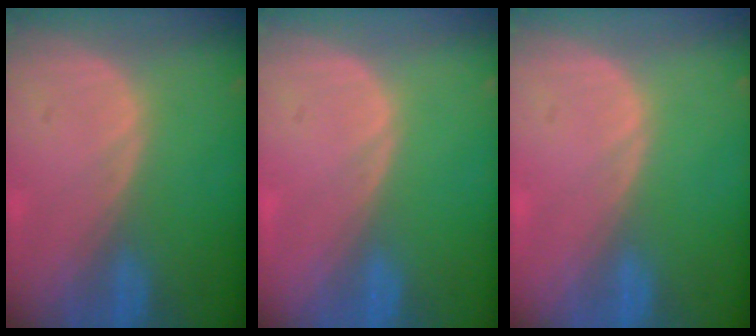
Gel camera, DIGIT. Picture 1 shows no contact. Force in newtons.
{"total": 0.0}
{"total": 0.0}